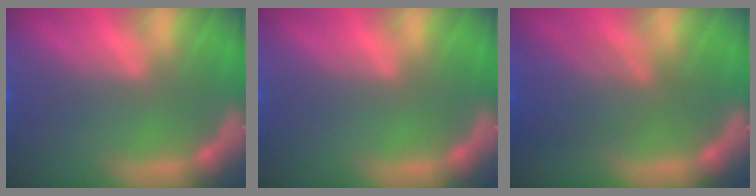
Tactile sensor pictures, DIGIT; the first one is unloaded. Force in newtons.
{"total": 0.0}
{"total": 5.1}